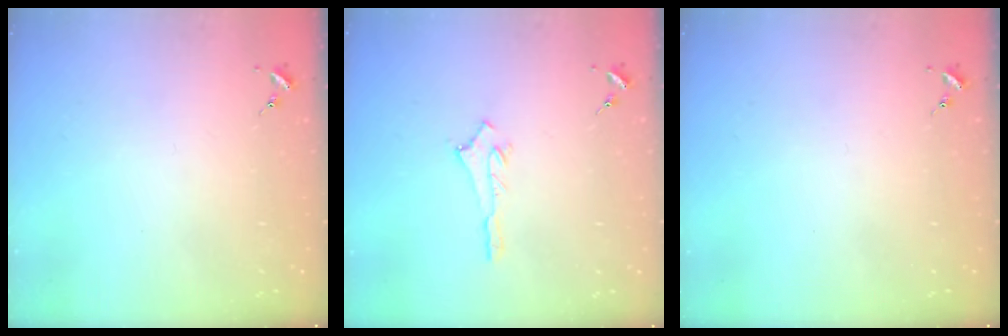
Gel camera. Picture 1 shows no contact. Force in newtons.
{"total": 2.6, "press": 2.6, "slide": 0.4}
{"total": 0.0}